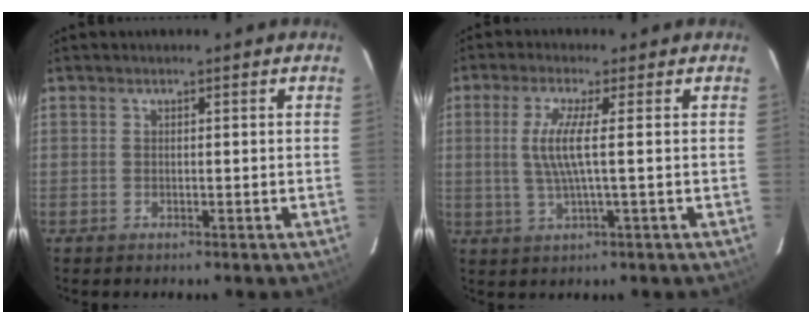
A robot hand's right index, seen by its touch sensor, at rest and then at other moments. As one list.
[{"total": 5.9, "force": [0.4, -0.3, 5.9], "torque": [-0.122, -0.006, 0.011]}]